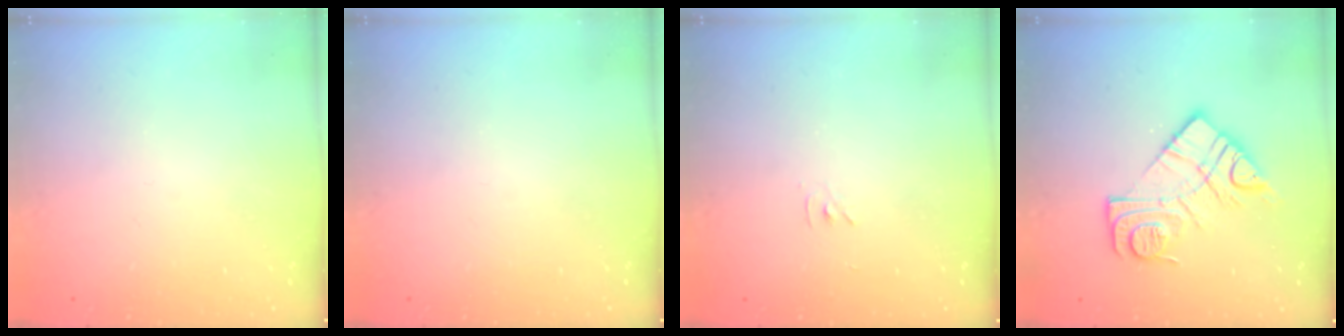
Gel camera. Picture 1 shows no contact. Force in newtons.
{"total": 0.0}
{"total": 3.5, "press": 3.5, "slide": 0.5}
{"total": 13.2, "press": 13.2, "slide": 1.0}